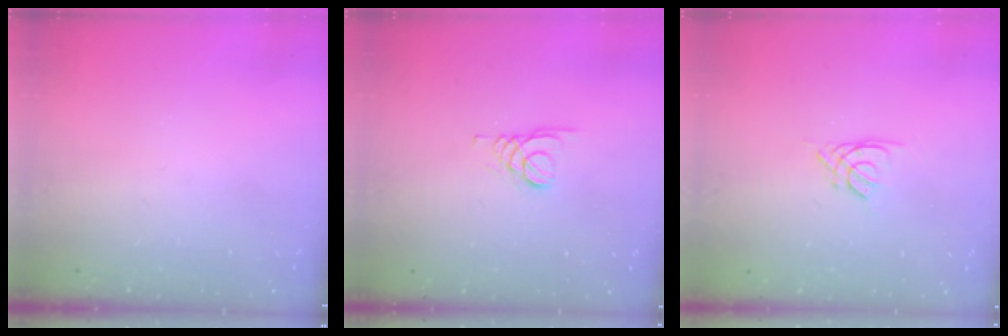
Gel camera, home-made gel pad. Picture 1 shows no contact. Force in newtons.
{"total": 1.6, "press": 1.5, "slide": 0.2}
{"total": 2.6, "press": 2.6, "slide": 0.3}